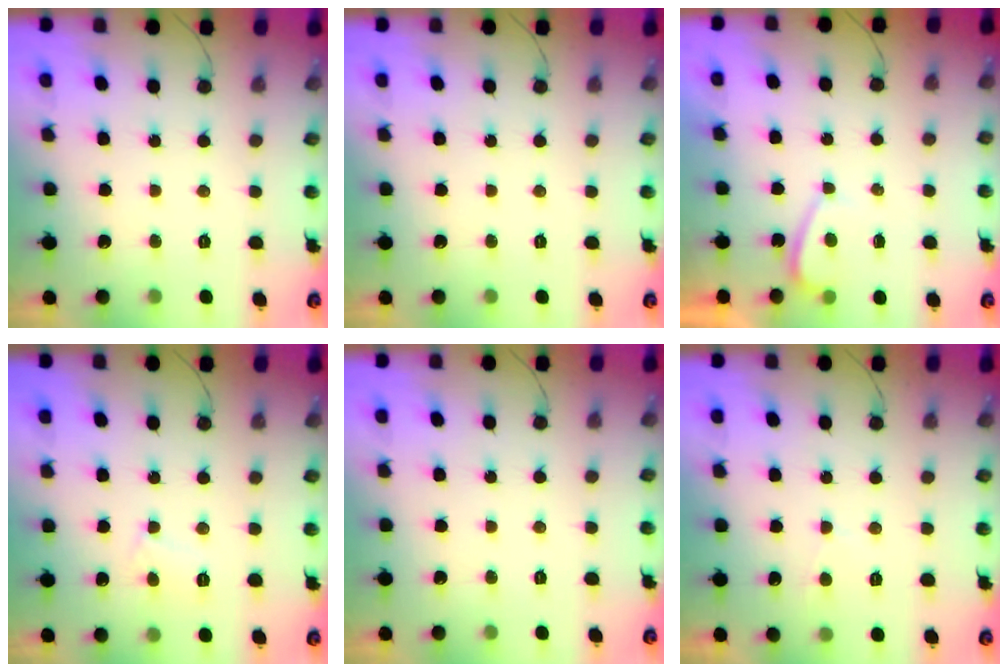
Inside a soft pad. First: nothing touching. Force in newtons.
{"total": 0.0}
{"total": 1.6, "press": 1.5, "slide": 0.6}
{"total": 3.8, "press": 3.7, "slide": 0.4}
{"total": 0.0}
{"total": 2.7, "press": 2.6, "slide": 0.5}